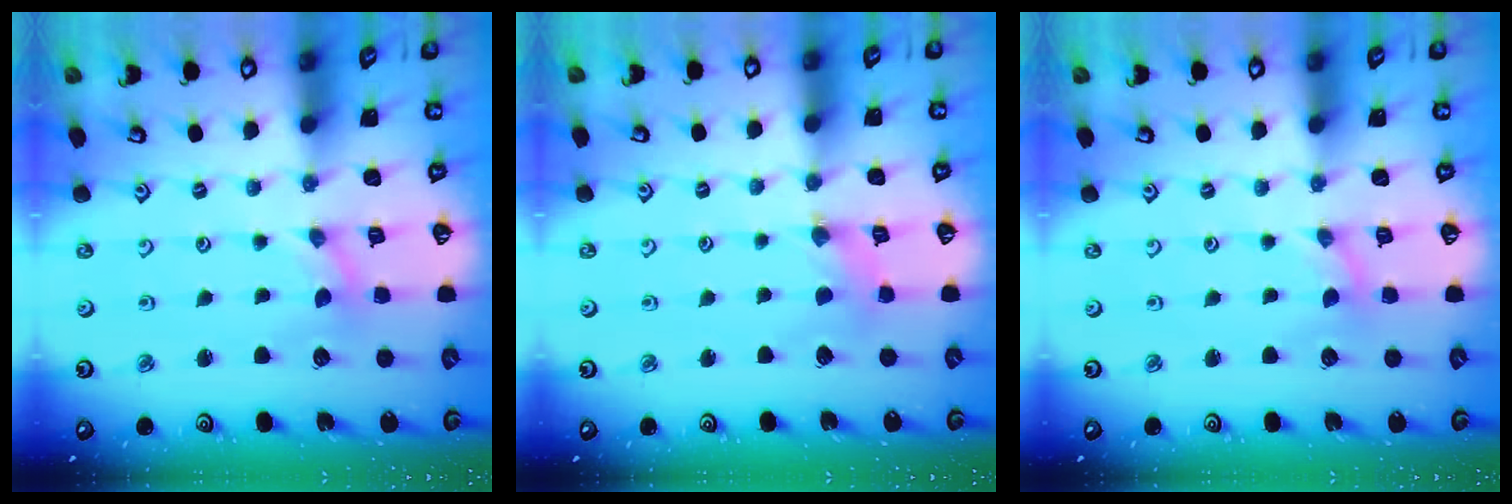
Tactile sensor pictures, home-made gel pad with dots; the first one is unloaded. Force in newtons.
{"total": 1.2, "press": 1.2, "slide": 0.2}
{"total": 0.0}